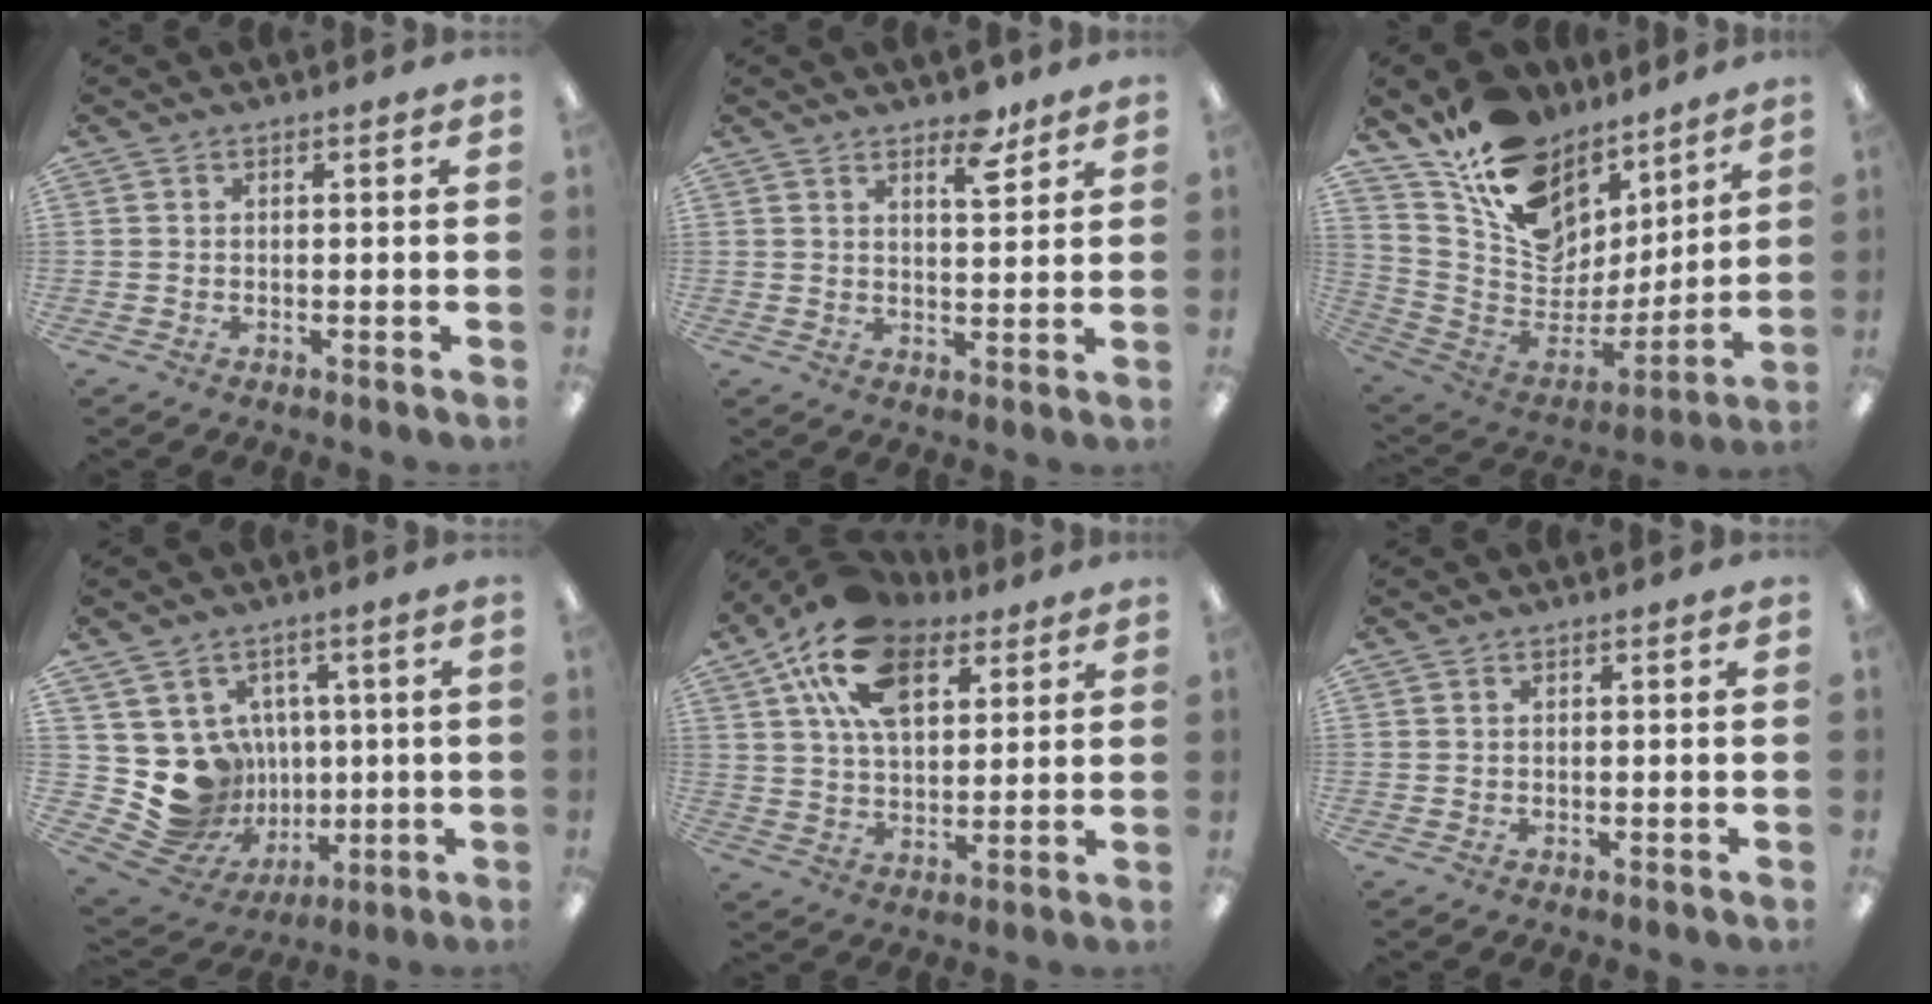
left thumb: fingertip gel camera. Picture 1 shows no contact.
{"total": 6.8, "force": [5.0, 2.6, 3.8], "torque": [-0.038, -0.031, 0.081]}
{"total": 16.4, "force": [10.7, 10.7, 6.2], "torque": [-0.122, -0.087, 0.203]}
{"total": 12.9, "force": [0.1, 12.5, 3.0], "torque": [-0.079, -0.021, 0.027]}
{"total": 17.6, "force": [9.7, 9.8, 11.0], "torque": [-0.207, -0.014, 0.177]}
{"total": 0.0}